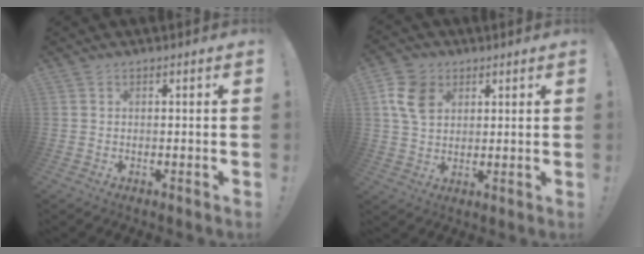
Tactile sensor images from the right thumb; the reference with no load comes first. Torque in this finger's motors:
{"motor_torque": [0.07, 0.09, 0.12, 0.15, 0.03]}